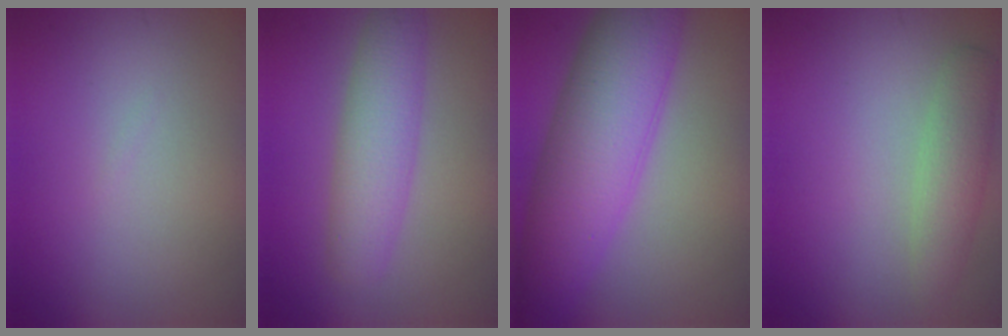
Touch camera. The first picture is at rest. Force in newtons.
{"total": 4.6, "press": 4.6, "slide": 0.2}
{"total": 9.4, "press": 9.4, "slide": 0.3}
{"total": 2.7, "press": 2.7, "slide": 0.1}